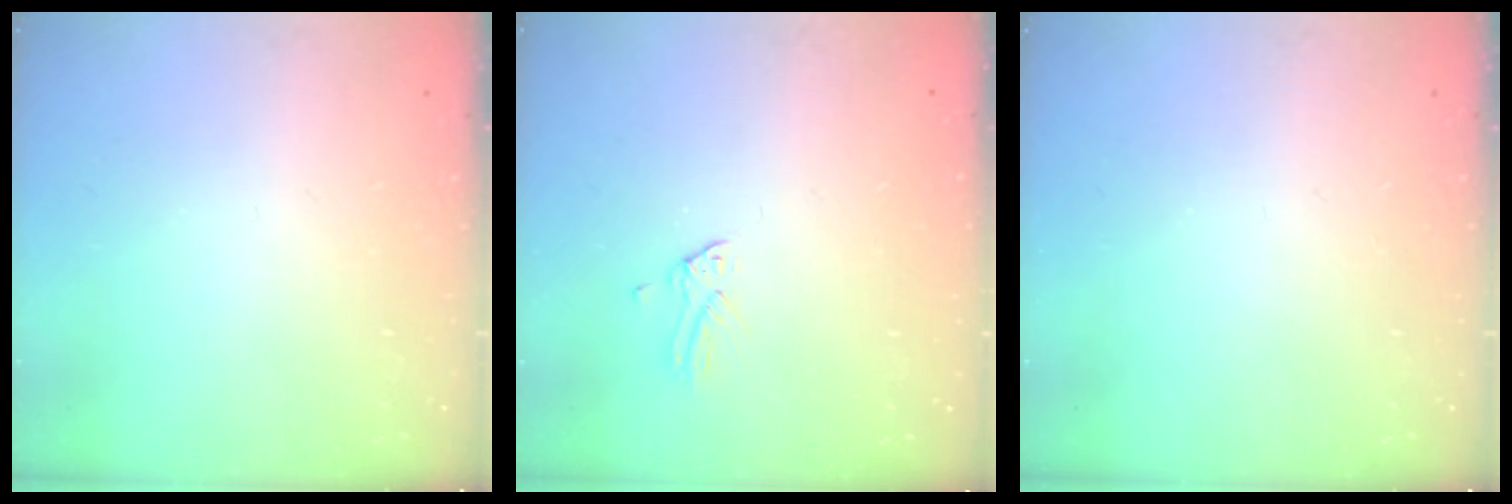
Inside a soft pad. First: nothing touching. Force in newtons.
{"total": 0.0}
{"total": 0.0}